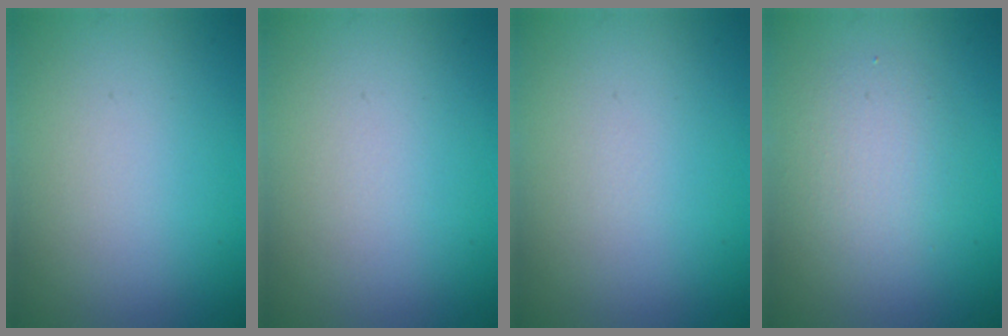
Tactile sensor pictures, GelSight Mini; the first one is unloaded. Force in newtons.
{"total": 0.0}
{"total": 0.0}
{"total": 2.7, "press": 2.7, "slide": 0.3}